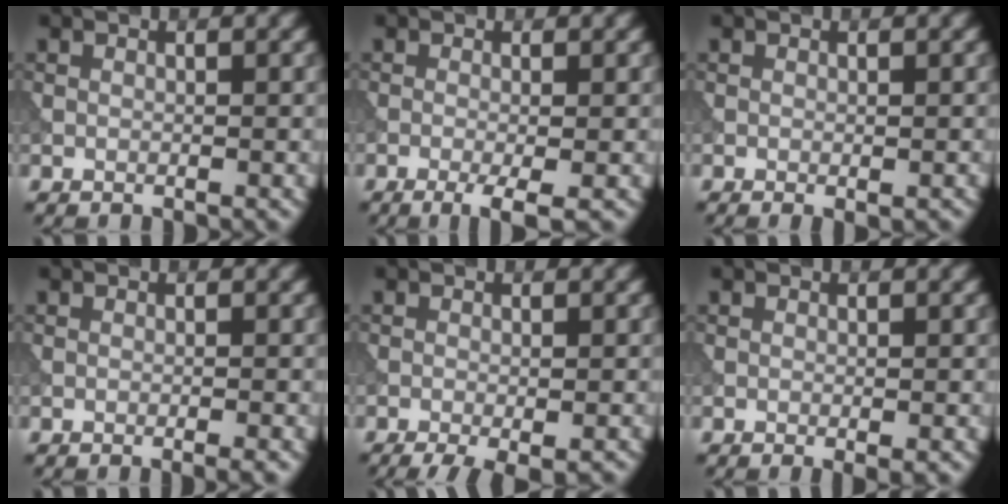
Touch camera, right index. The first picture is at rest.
{"total": 3.0, "force": [-1.2, 0.6, 2.7], "torque": [-0.047, -0.006, -0.023]}
{"total": 0.8, "force": [-0.2, 0.1, 0.8], "torque": [-0.012, -0.004, -0.002]}
{"total": 1.2, "force": [-0.4, 0.3, 1.1], "torque": [-0.010, -0.002, -0.009]}
{"total": 3.7, "force": [-2.3, 0.8, 2.9], "torque": [-0.043, -0.004, -0.035]}
{"total": 1.0, "force": [-0.3, 0.1, 1.0], "torque": [-0.015, -0.008, -0.004]}